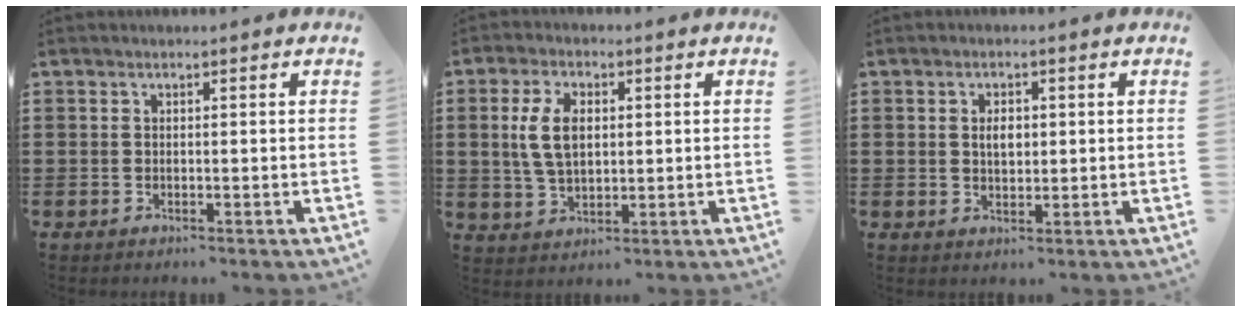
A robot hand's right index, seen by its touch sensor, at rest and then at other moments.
{"total": 7.0, "force": [1.0, 3.9, 5.7], "torque": [-0.138, 0.008, 0.011]}
{"total": 2.6, "force": [0.4, 1.4, 2.1], "torque": [-0.037, 0.002, 0.005]}